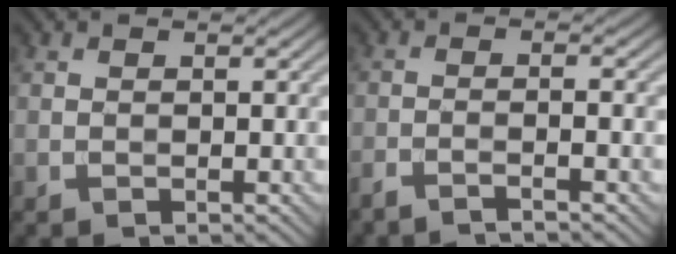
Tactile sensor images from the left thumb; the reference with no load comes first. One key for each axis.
{"total": 3.0, "fx": -2.1, "fy": 0.2, "fz": 2.1, "tx": -0.025, "ty": 0.004, "tz": -0.055}